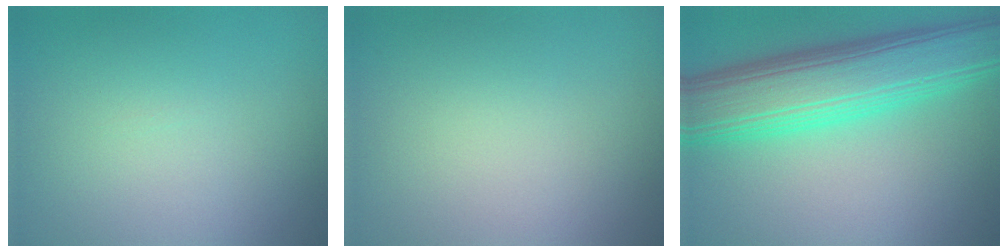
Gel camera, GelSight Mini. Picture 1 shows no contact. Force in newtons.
{"total": 0.0}
{"total": 9.7, "press": 9.7, "slide": 0.1}